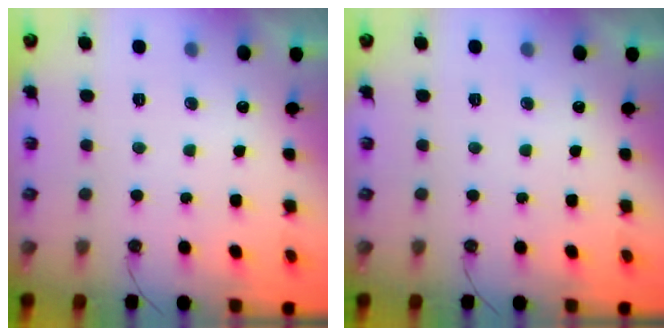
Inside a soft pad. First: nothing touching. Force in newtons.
{"total": 0.0}